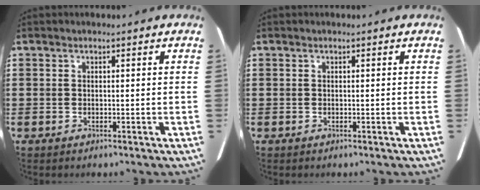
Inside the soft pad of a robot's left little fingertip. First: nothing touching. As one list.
[{"total": 0.0}]